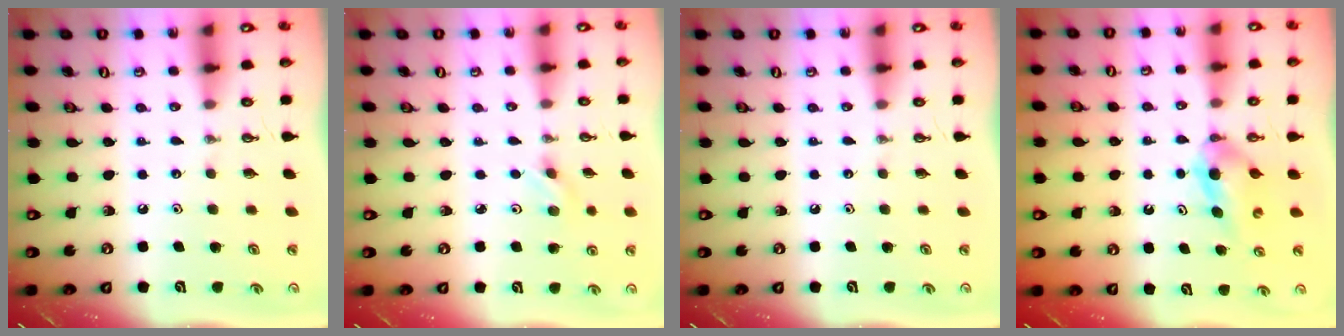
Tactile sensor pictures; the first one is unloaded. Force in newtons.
{"total": 3.3, "press": 2.9, "slide": 1.4}
{"total": 0.0}
{"total": 4.3, "press": 4.2, "slide": 0.8}